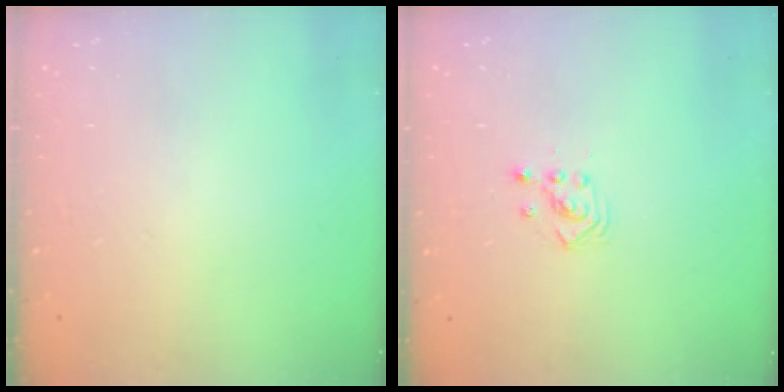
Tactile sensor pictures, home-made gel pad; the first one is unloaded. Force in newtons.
{"total": 3.4, "press": 3.4, "slide": 0.2}